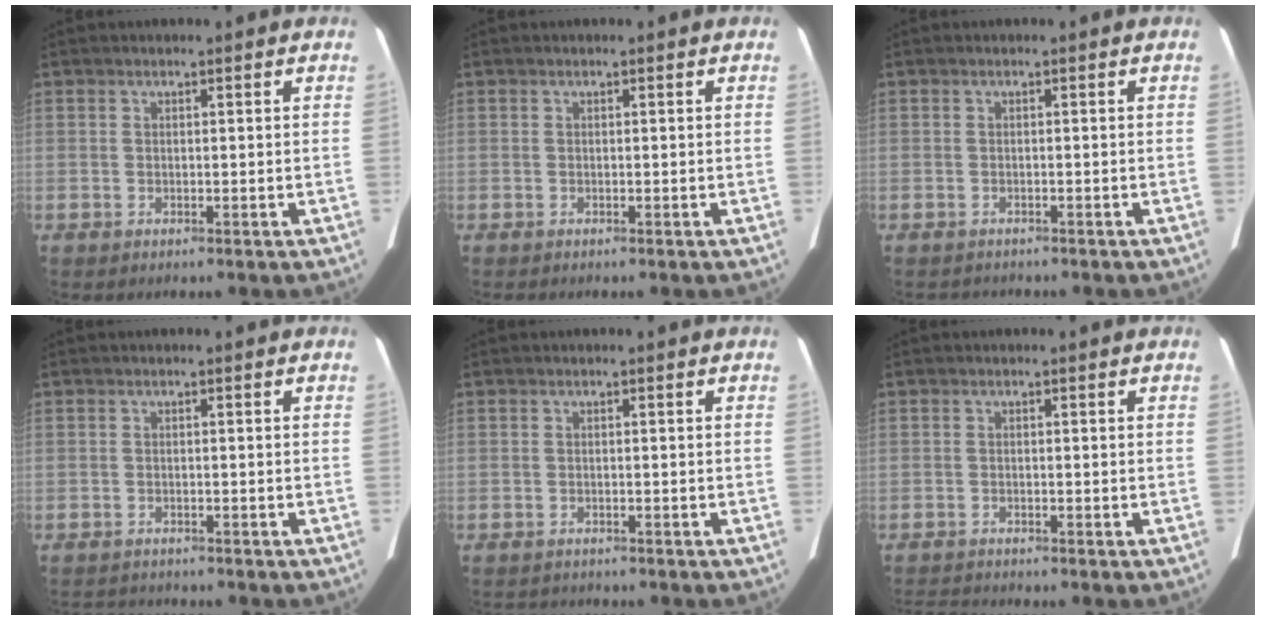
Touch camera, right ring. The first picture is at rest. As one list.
[{"total": 0.0}, {"total": 2.2, "force": [-2.1, 0.8, 0.4], "torque": [-0.009, -0.006, -0.024]}, {"total": 3.4, "force": [-3.3, 0.7, 0.6], "torque": [-0.011, -0.008, -0.046]}, {"total": 2.8, "force": [-2.7, 0.8, 0.6], "torque": [-0.010, -0.007, -0.034]}, {"total": 2.3, "force": [-2.2, -0.5, 0.0], "torque": [-0.007, -0.016, -0.039]}]